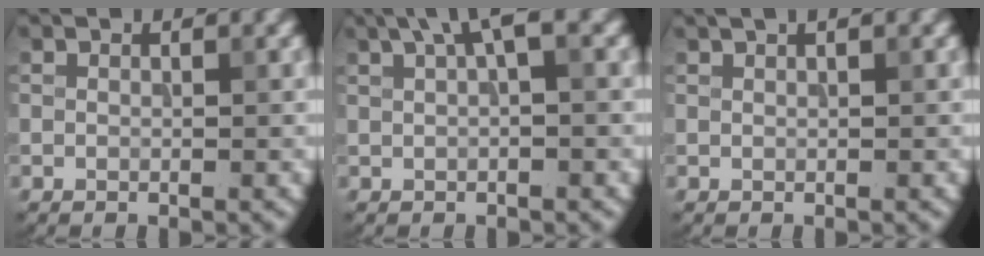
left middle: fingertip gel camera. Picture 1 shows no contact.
{"total": 3.0, "force": [1.4, 0.5, 2.6], "torque": [-0.040, 0.009, 0.024]}
{"total": 1.3, "force": [0.8, 0.3, 0.9], "torque": [-0.011, -0.002, 0.008]}